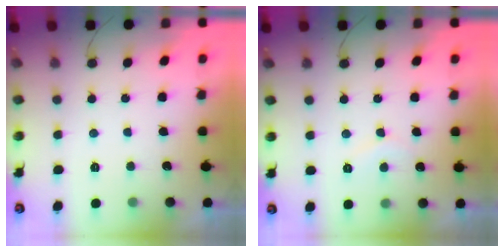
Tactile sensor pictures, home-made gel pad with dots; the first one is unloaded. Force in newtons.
{"total": 4.8, "press": 4.8, "slide": 0.5}